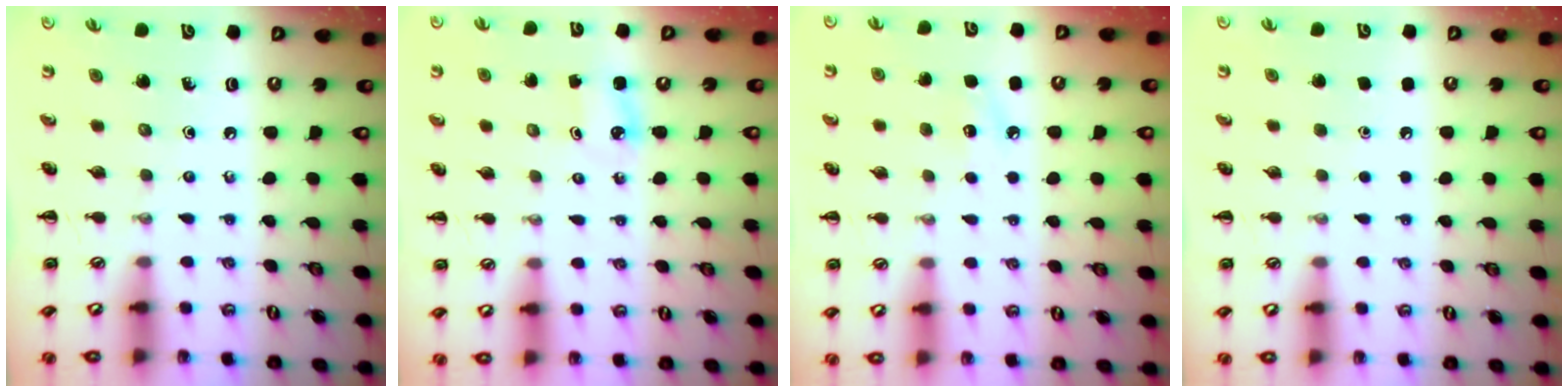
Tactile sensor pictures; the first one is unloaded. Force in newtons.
{"total": 1.9, "press": 1.8, "slide": 0.3}
{"total": 6.4, "press": 6.2, "slide": 1.6}
{"total": 1.7, "press": 1.7, "slide": 0.1}